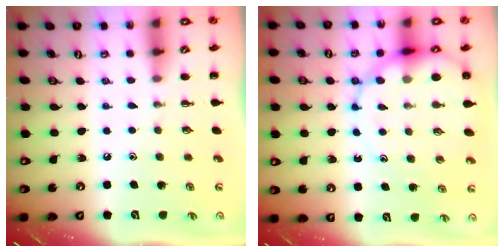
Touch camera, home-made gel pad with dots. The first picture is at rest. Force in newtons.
{"total": 13.5, "press": 13.1, "slide": 3.1}